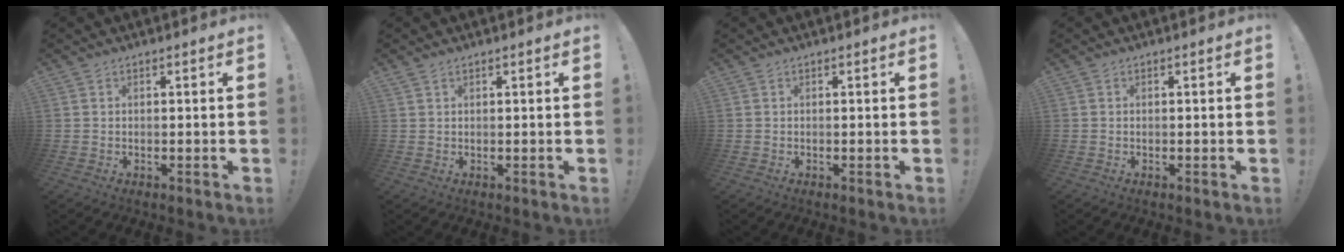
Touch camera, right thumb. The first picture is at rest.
{"total": 1.0, "force": [0.8, 0.4, 0.5], "torque": [-0.005, -0.003, 0.014]}
{"total": 0.0}
{"total": 0.0}